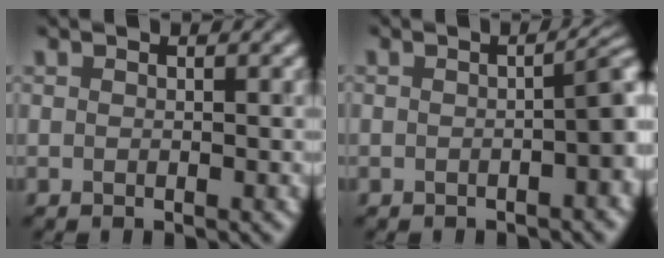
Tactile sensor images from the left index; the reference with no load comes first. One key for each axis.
{"total": 3.5, "fx": -1.1, "fy": 1.0, "fz": 3.2, "tx": -0.037, "ty": 0.009, "tz": -0.013}